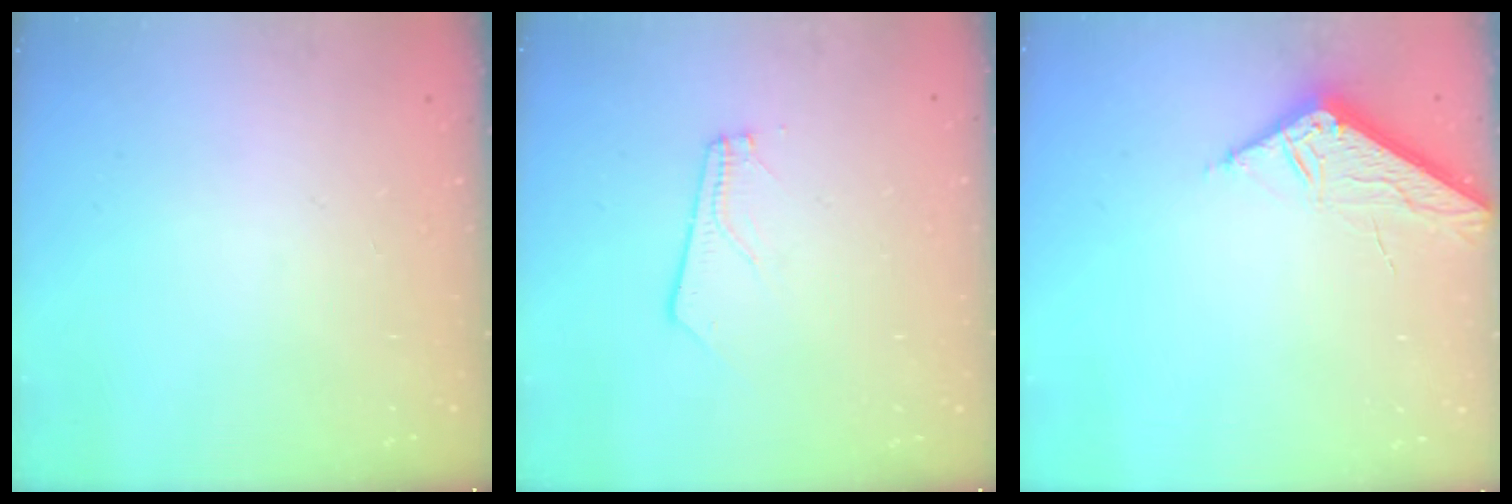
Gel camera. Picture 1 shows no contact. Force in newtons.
{"total": 3.4, "press": 3.3, "slide": 0.4}
{"total": 6.5, "press": 6.5, "slide": 0.7}